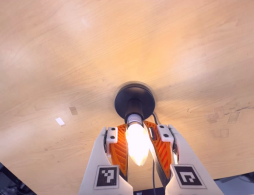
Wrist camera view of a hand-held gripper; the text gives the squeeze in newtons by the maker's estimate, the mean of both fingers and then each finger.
{"total": 21.8, "left": 22.6, "right": 21.0}